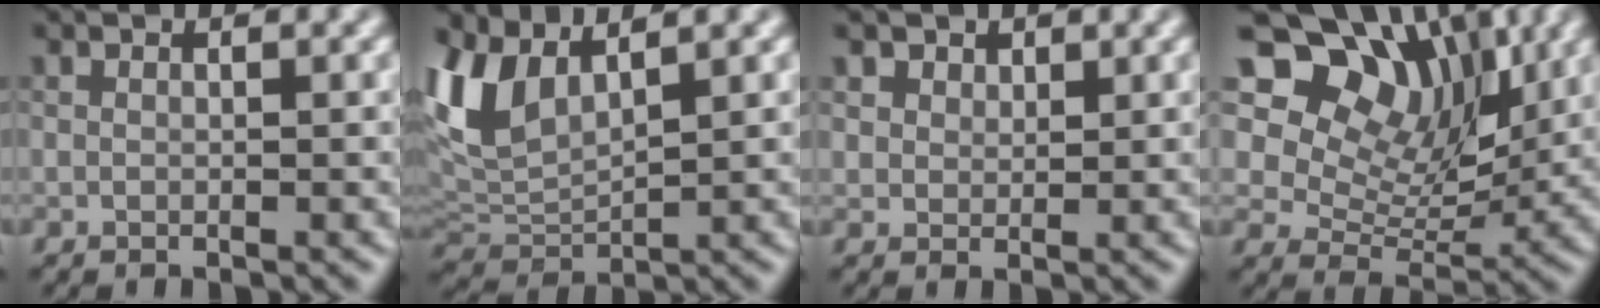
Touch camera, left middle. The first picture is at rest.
{"total": 5.4, "force": [1.5, 2.9, 4.3], "torque": [-0.121, 0.006, 0.038]}
{"total": 2.4, "force": [1.7, 1.6, 0.4], "torque": [-0.034, 0.000, 0.039]}
{"total": 8.6, "force": [3.4, 6.4, 4.6], "torque": [-0.066, -0.003, 0.062]}